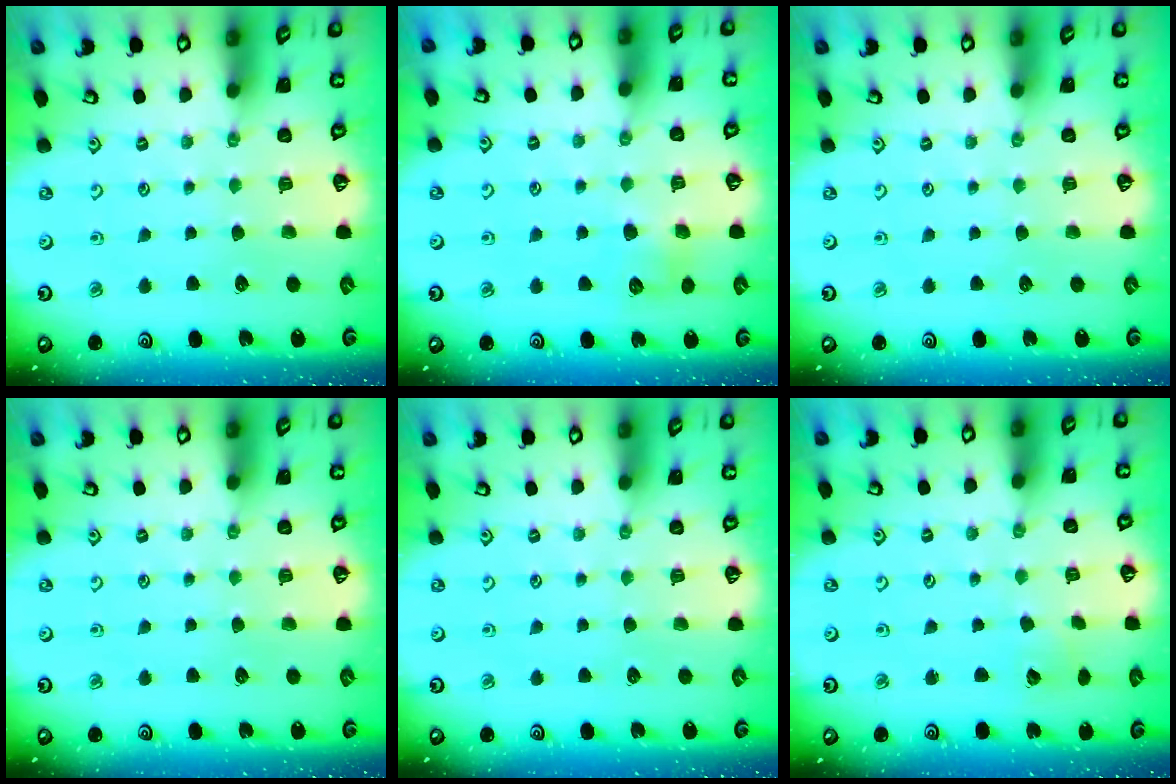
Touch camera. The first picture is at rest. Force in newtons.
{"total": 7.1, "press": 7.0, "slide": 0.6}
{"total": 0.0}
{"total": 0.0}
{"total": 0.0}
{"total": 4.2, "press": 4.2, "slide": 0.7}